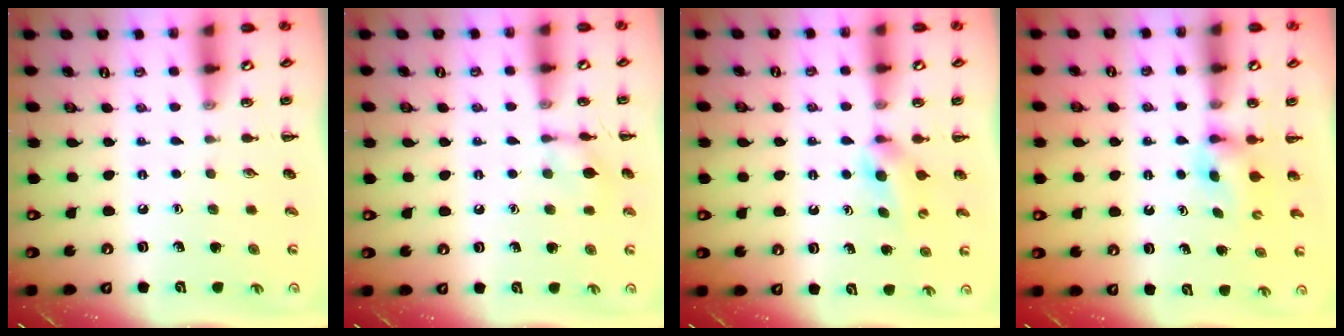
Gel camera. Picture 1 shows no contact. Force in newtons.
{"total": 7.7, "press": 7.6, "slide": 1.3}
{"total": 3.9, "press": 3.7, "slide": 1.4}
{"total": 2.5, "press": 2.2, "slide": 1.2}